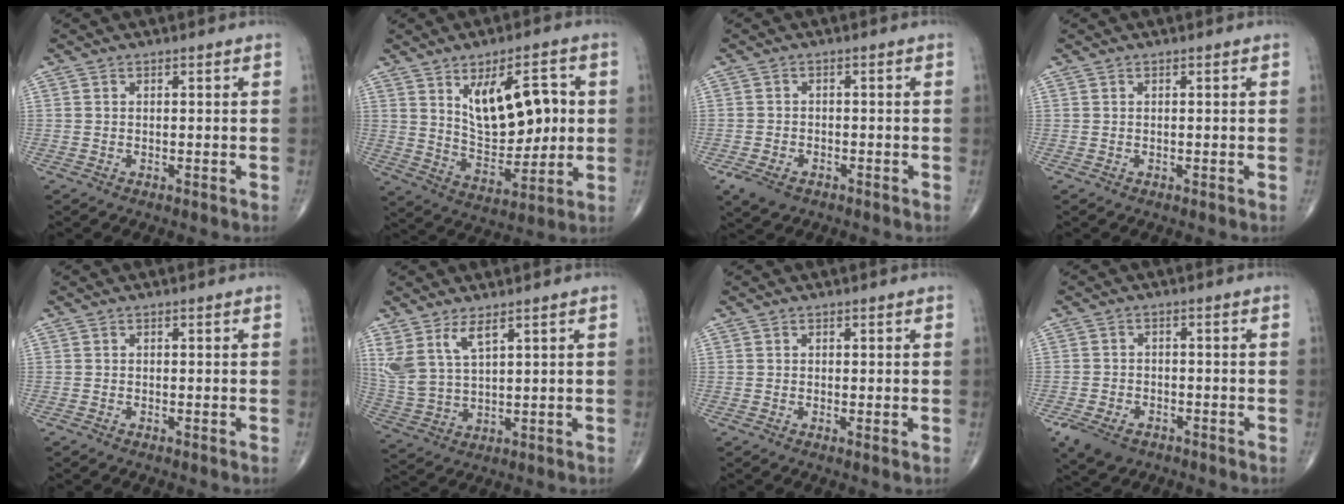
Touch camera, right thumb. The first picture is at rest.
{"total": 15.1, "force": [3.4, 7.8, 12.5], "torque": [-0.161, -0.015, 0.069]}
{"total": 4.5, "force": [-2.7, 2.7, 2.4], "torque": [-0.047, 0.006, -0.044]}
{"total": 0.0}
{"total": 0.0}
{"total": 8.1, "force": [4.6, 3.1, 5.9], "torque": [-0.130, -0.019, 0.104]}
{"total": 0.7, "force": [0.0, 0.1, 0.7], "torque": [-0.014, -0.003, -0.003]}
{"total": 6.5, "force": [-4.0, 4.1, 3.2], "torque": [-0.059, 0.014, -0.065]}